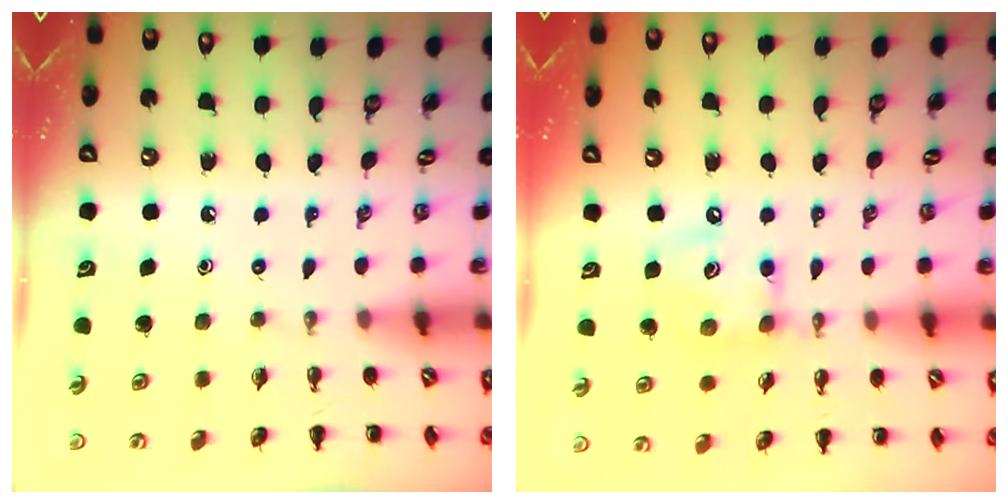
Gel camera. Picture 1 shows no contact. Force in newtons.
{"total": 9.3, "press": 9.2, "slide": 1.0}